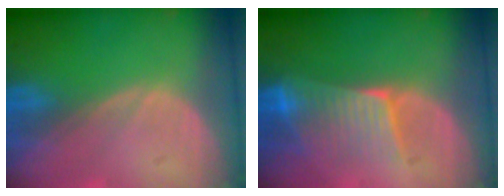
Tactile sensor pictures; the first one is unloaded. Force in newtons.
{"total": 6.5, "press": 6.4, "slide": 1.5}